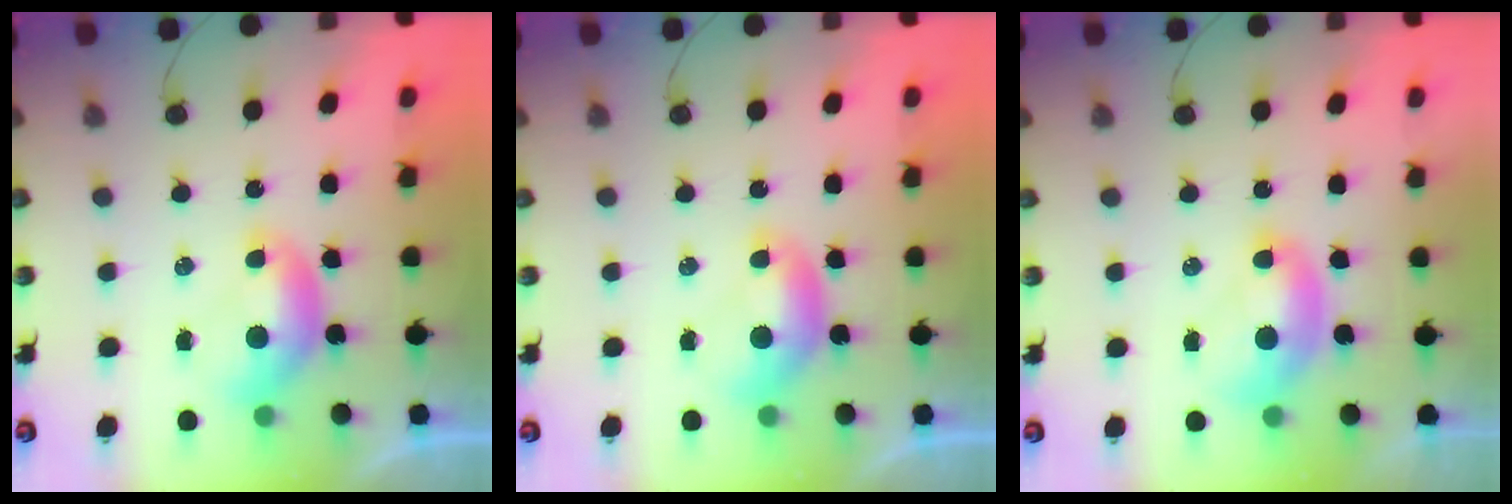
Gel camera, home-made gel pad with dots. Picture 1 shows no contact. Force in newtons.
{"total": 0.0}
{"total": 2.2, "press": 2.2, "slide": 0.3}